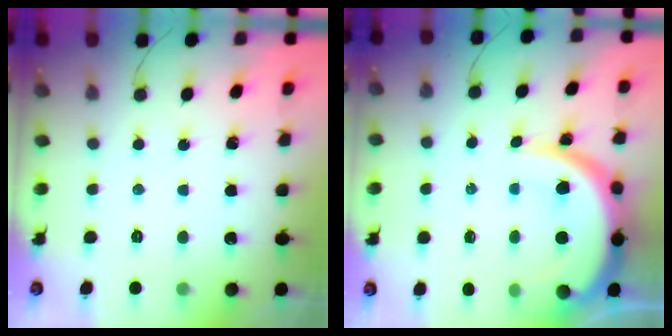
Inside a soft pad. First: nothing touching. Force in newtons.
{"total": 12.1, "press": 12.1, "slide": 1.0}